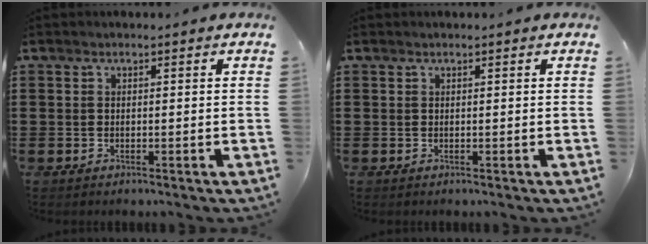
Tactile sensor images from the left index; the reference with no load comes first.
{"total": 0.0}